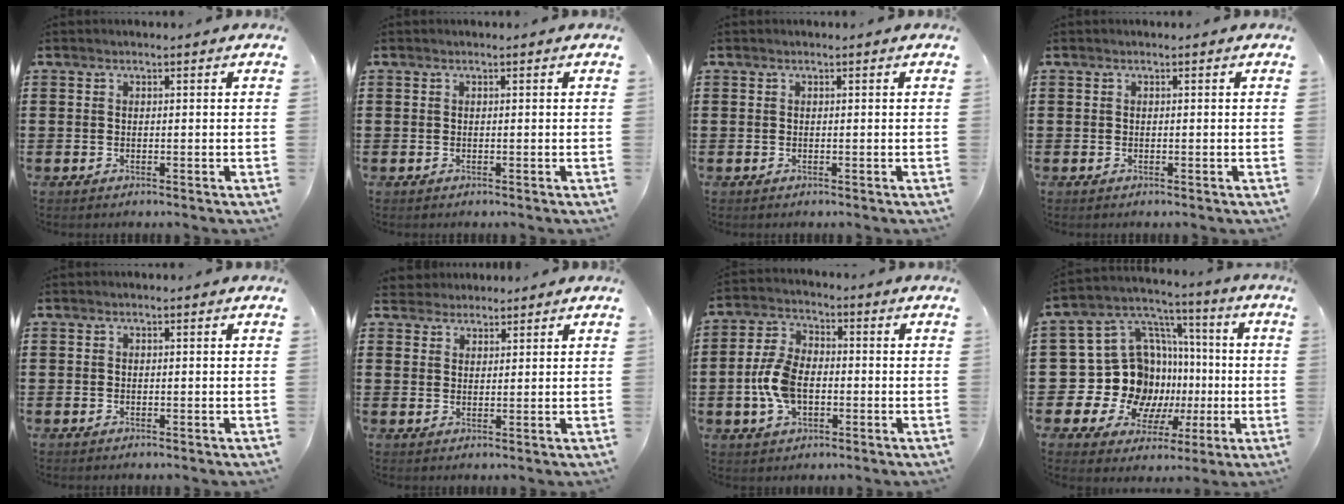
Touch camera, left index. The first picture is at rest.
{"total": 0.0}
{"total": 0.0}
{"total": 0.0}
{"total": 0.0}
{"total": 2.6, "force": [2.2, 1.2, -0.4], "torque": [-0.002, 0.006, 0.044]}
{"total": 8.1, "force": [-1.4, 4.8, 6.3], "torque": [-0.160, -0.001, -0.034]}
{"total": 16.8, "force": [-2.0, 15.3, 6.8], "torque": [-0.164, -0.020, 0.002]}